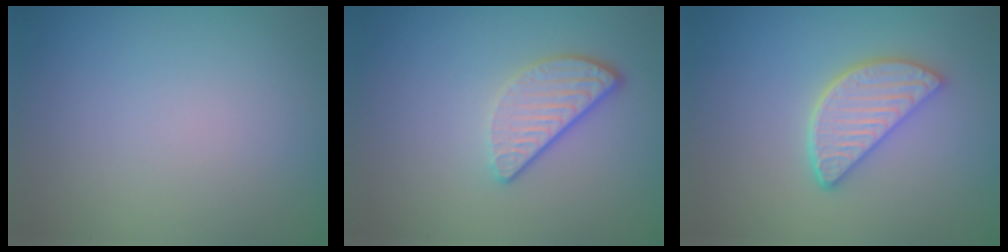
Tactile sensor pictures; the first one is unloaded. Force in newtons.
{"total": 3.1, "press": 2.5, "slide": 1.8}
{"total": 4.2, "press": 3.3, "slide": 2.5}